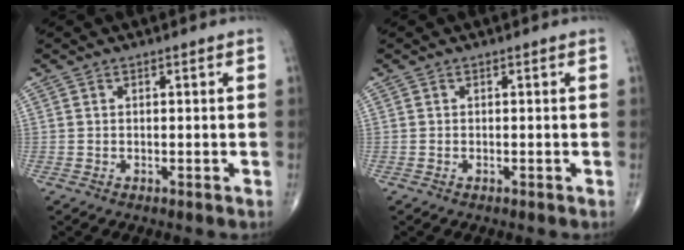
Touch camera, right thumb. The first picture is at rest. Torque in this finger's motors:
{"motor_torque": [-0.03, 0.24, -0.14, -0.02, 0.07]}